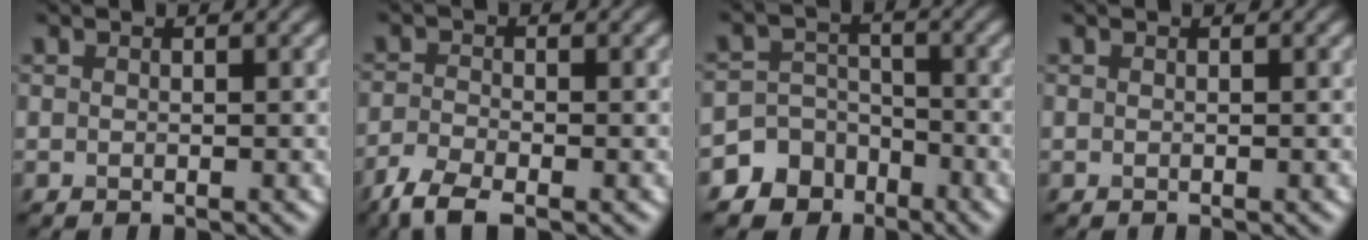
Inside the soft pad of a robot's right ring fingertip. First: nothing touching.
{"total": 3.6, "force": [-2.6, 1.0, 2.1], "torque": [-0.049, -0.010, -0.064]}
{"total": 8.0, "force": [-5.3, 5.9, 0.6], "torque": [0.009, -0.016, -0.113]}
{"total": 0.0}